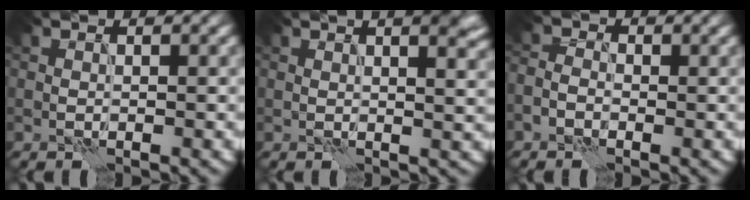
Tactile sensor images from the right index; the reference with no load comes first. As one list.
[{"total": 9.2, "force": [4.9, 4.1, 6.7], "torque": [-0.047, 0.049, 0.042]}, {"total": 2.0, "force": [-1.1, 1.5, 0.8], "torque": [-0.009, 0.002, -0.022]}]